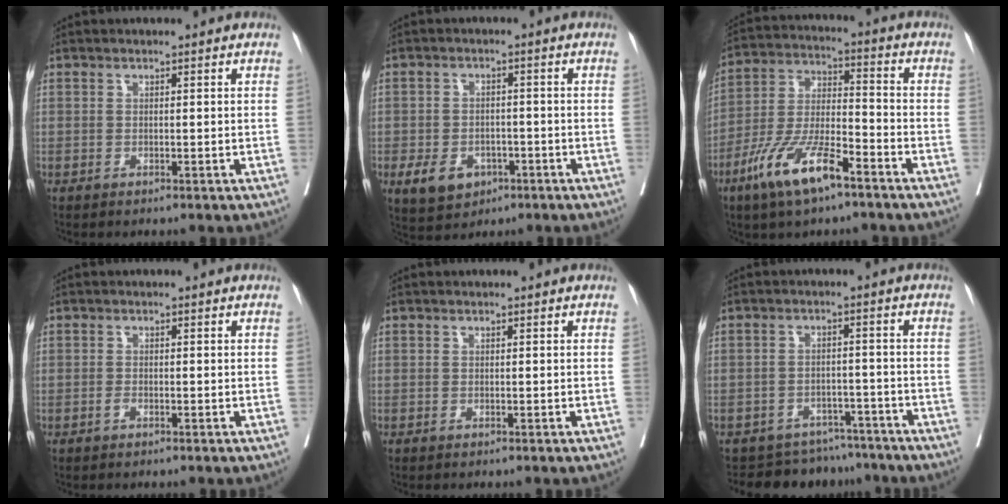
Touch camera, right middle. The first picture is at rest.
{"total": 6.9, "force": [-3.2, 5.1, 3.4], "torque": [-0.057, 0.007, -0.040]}
{"total": 12.4, "force": [-7.5, 2.9, 9.4], "torque": [-0.194, -0.011, -0.143]}
{"total": 0.6, "force": [-0.4, 0.2, 0.4], "torque": [-0.006, 0.001, -0.008]}
{"total": 0.0}
{"total": 8.1, "force": [-7.2, 3.6, -0.3], "torque": [0.016, 0.027, -0.095]}